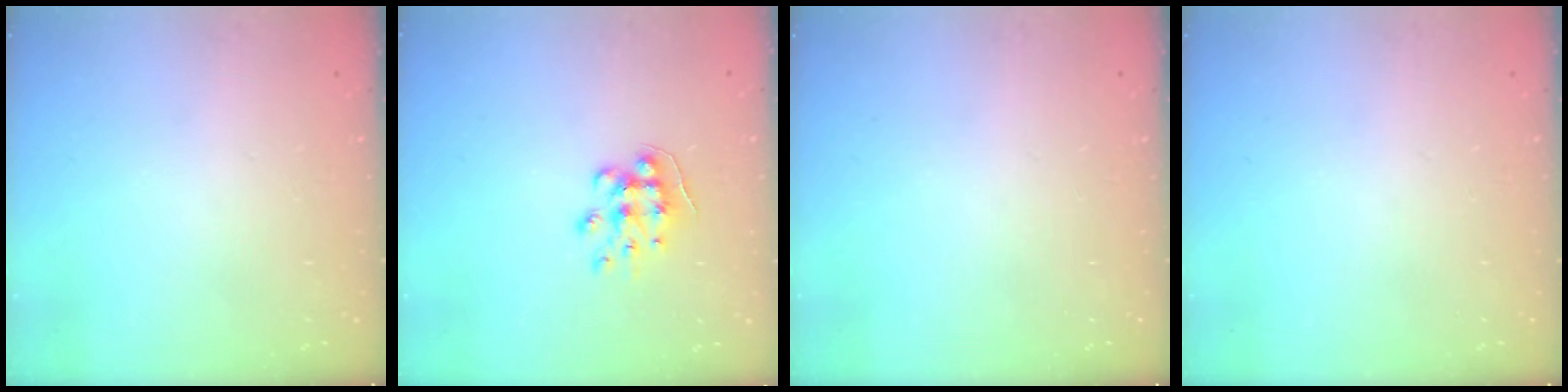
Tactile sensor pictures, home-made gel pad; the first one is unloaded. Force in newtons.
{"total": 8.9, "press": 8.9, "slide": 0.8}
{"total": 0.0}
{"total": 0.0}